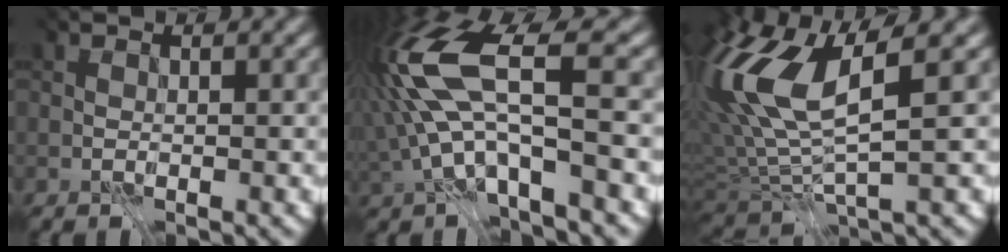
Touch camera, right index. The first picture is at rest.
{"total": 8.0, "force": [-1.9, 1.6, 7.6], "torque": [-0.175, 0.008, -0.021]}
{"total": 8.2, "force": [1.1, 2.4, 7.8], "torque": [-0.186, -0.001, 0.044]}